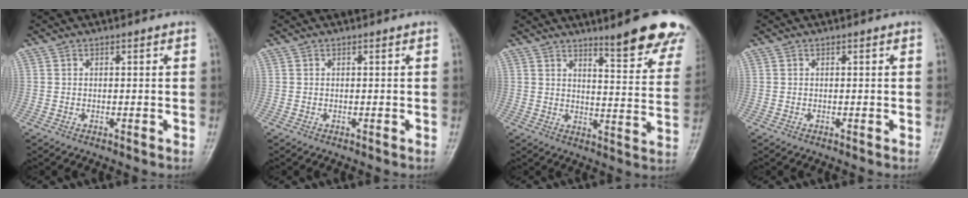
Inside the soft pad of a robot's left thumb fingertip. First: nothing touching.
{"total": 0.0}
{"total": 14.8, "force": [11.2, 2.7, 9.4], "torque": [-0.081, -0.075, 0.140]}
{"total": 0.0}